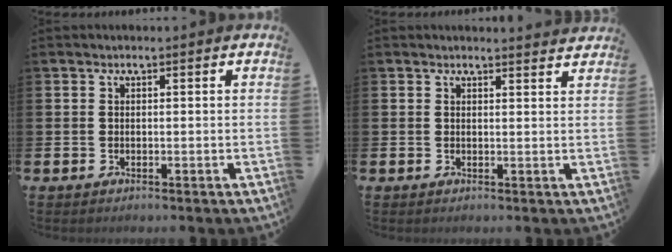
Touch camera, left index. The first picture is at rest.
{"total": 1.7, "force": [1.7, 0.0, -0.1], "torque": [0.011, -0.014, 0.029]}